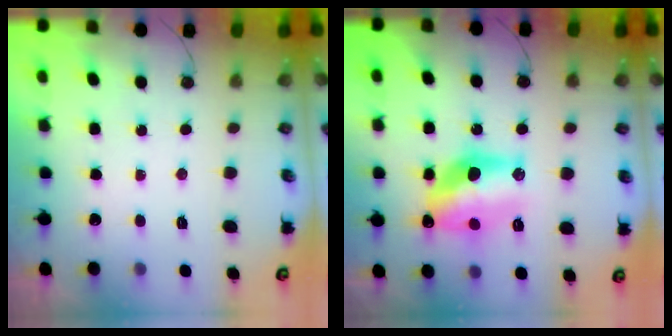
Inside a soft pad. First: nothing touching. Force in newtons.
{"total": 16.2, "press": 15.5, "slide": 4.7}